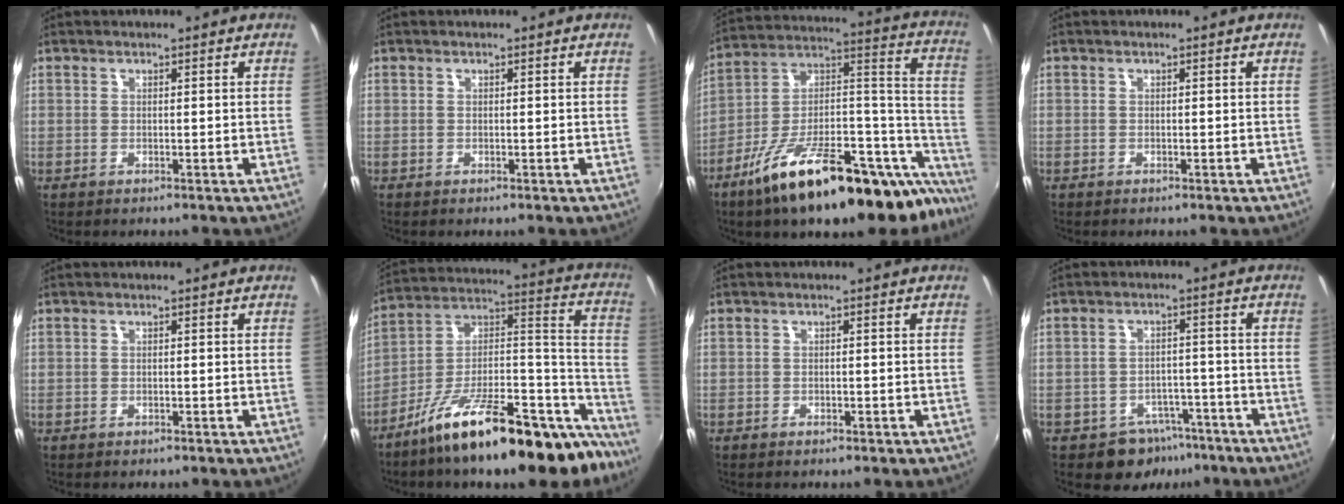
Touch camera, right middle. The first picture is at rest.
{"total": 0.0}
{"total": 30.9, "force": [-21.1, 9.4, 20.5], "torque": [-0.265, 0.017, -0.328]}
{"total": 0.5, "force": [-0.4, 0.3, 0.0], "torque": [0.000, -0.001, -0.008]}
{"total": 0.7, "force": [-0.5, 0.3, 0.3], "torque": [-0.007, -0.001, -0.008]}
{"total": 26.3, "force": [-18.9, 7.5, 16.6], "torque": [-0.208, 0.023, -0.296]}
{"total": 1.4, "force": [-1.0, 0.7, 0.7], "torque": [-0.015, -0.002, -0.014]}
{"total": 7.0, "force": [-4.9, 4.9, 1.4], "torque": [-0.028, 0.024, -0.055]}